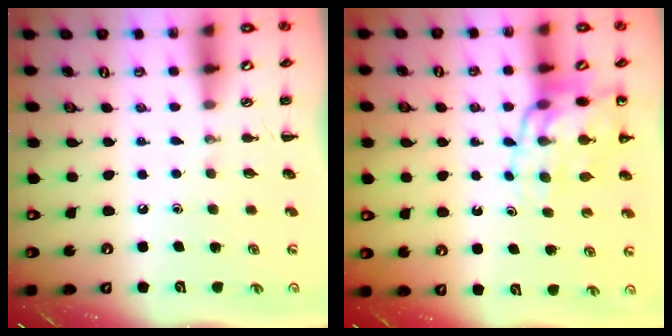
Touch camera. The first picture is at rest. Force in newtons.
{"total": 12.8, "press": 12.5, "slide": 3.1}